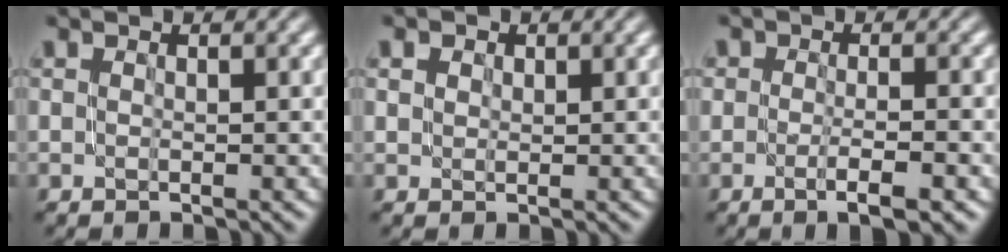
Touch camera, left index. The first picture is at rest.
{"total": 1.7, "force": [1.2, 1.1, 0.5], "torque": [-0.010, 0.008, 0.002]}
{"total": 2.8, "force": [-1.3, 0.7, 2.4], "torque": [-0.042, -0.001, -0.023]}